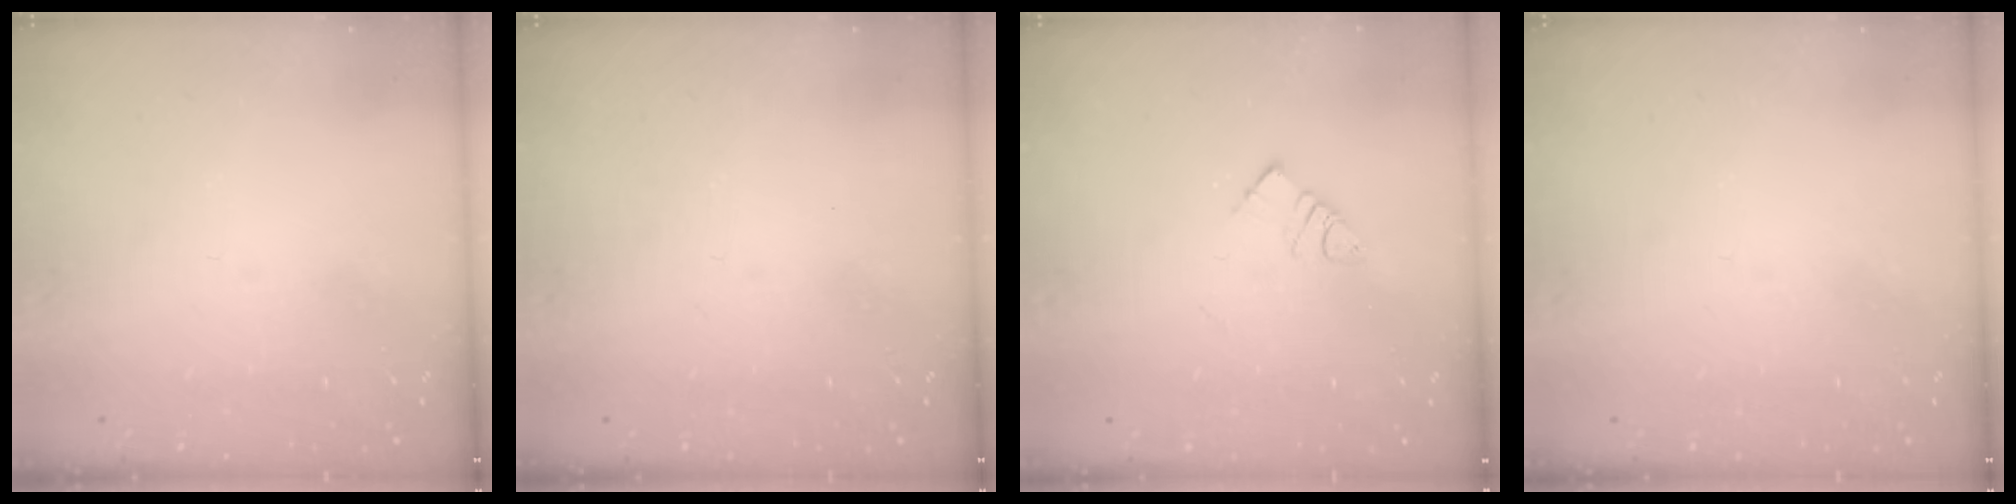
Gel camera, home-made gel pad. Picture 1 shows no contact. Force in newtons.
{"total": 0.0}
{"total": 5.7, "press": 5.6, "slide": 0.6}
{"total": 0.0}